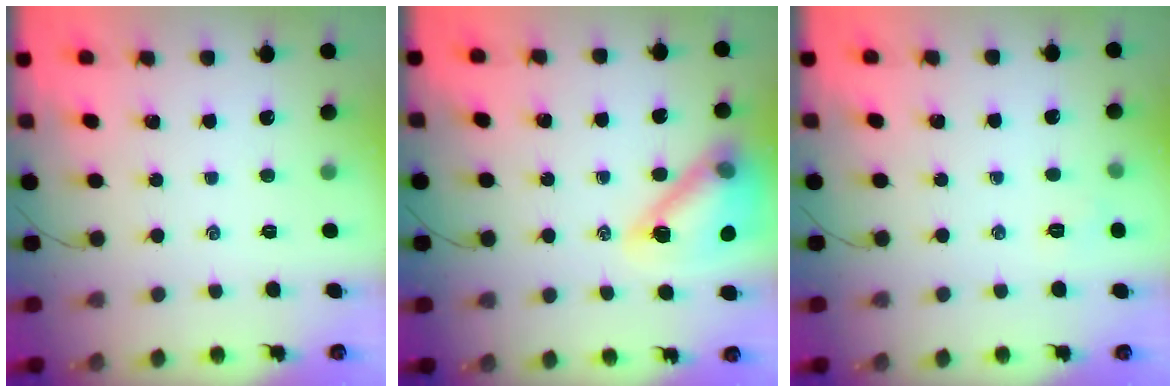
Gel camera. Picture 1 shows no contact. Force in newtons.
{"total": 16.6, "press": 16.5, "slide": 2.1}
{"total": 3.7, "press": 3.6, "slide": 0.9}